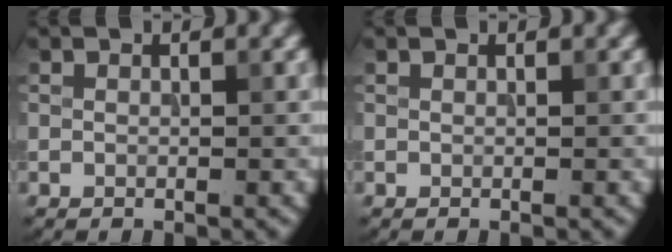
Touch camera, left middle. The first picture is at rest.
{"total": 0.0}